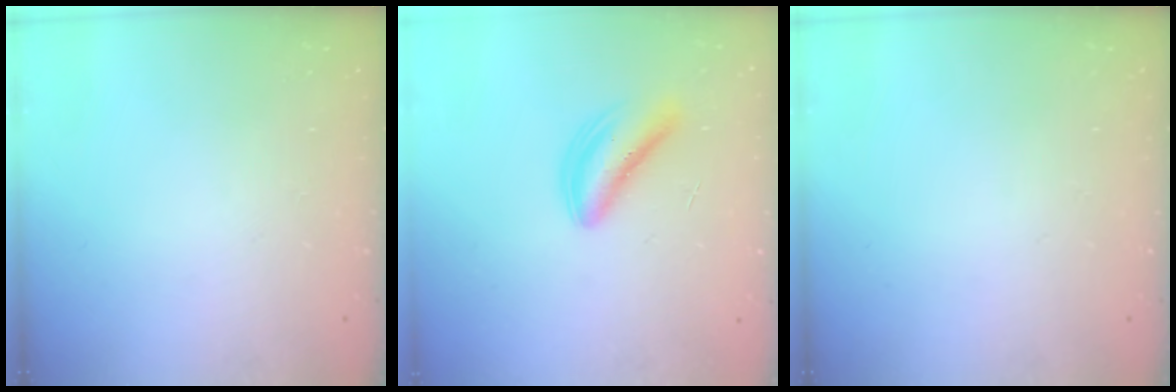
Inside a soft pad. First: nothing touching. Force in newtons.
{"total": 4.9, "press": 4.8, "slide": 0.5}
{"total": 0.0}